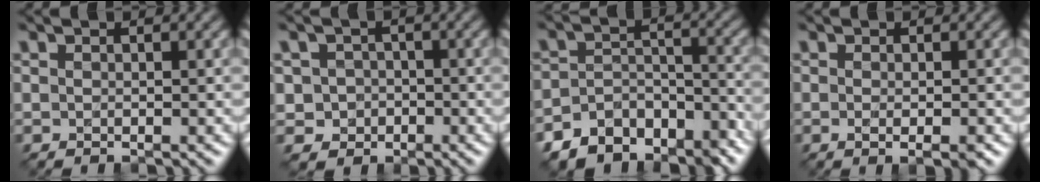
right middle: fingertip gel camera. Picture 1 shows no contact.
{"total": 2.8, "force": [-0.6, 2.7, 0.5], "torque": [0.009, 0.000, -0.011]}
{"total": 10.2, "force": [-8.3, 5.5, 2.2], "torque": [-0.043, 0.000, -0.118]}
{"total": 1.8, "force": [-0.6, 0.3, 1.7], "torque": [-0.026, -0.005, -0.009]}